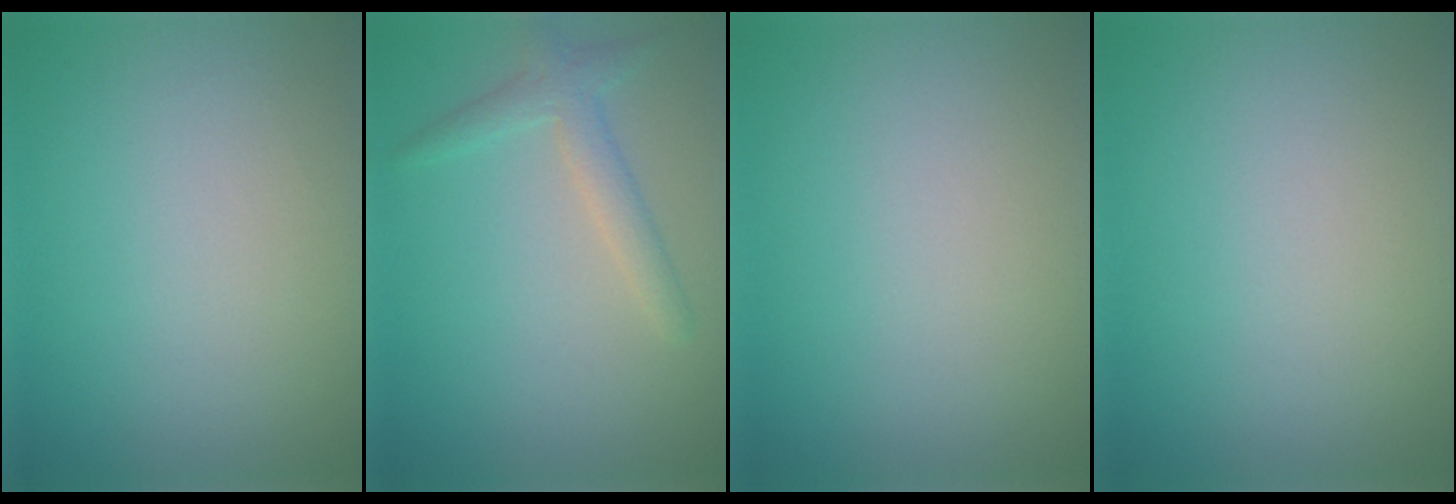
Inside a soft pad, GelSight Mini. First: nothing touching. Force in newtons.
{"total": 2.3, "press": 2.3, "slide": 0.1}
{"total": 0.0}
{"total": 0.0}